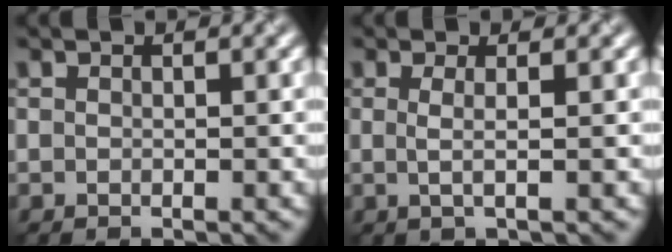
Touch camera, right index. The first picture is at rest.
{"total": 1.9, "force": [0.0, 0.5, 1.8], "torque": [-0.031, -0.001, -0.006]}